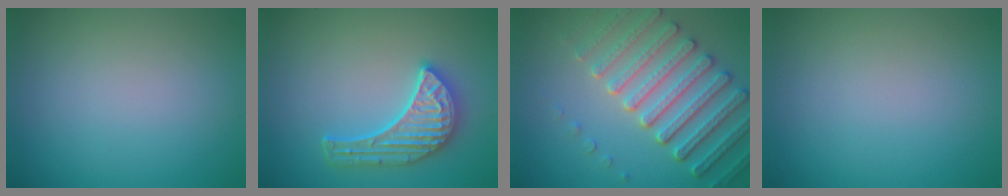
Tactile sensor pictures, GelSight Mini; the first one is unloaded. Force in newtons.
{"total": 4.5, "press": 4.1, "slide": 2.0}
{"total": 5.9, "press": 5.3, "slide": 2.6}
{"total": 0.0}